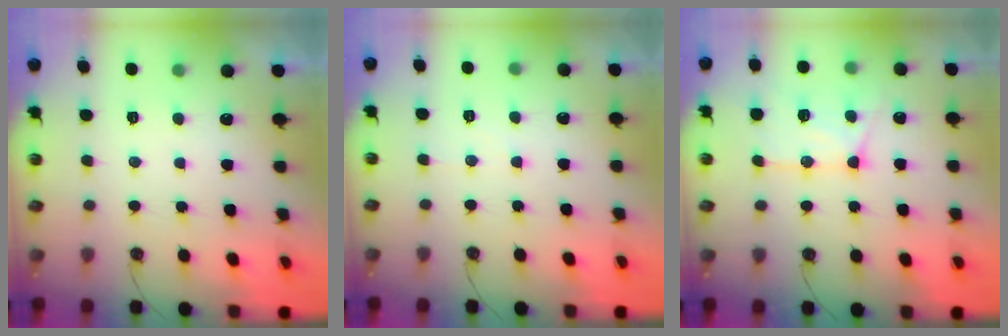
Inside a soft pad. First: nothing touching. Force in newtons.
{"total": 4.5, "press": 4.5, "slide": 0.6}
{"total": 14.2, "press": 14.1, "slide": 1.0}